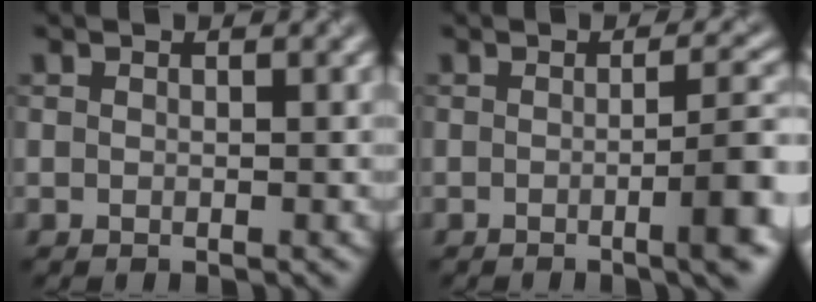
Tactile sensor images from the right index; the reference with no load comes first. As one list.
[{"total": 4.8, "force": [-1.5, 0.7, 4.5], "torque": [-0.061, 0.006, -0.026]}]